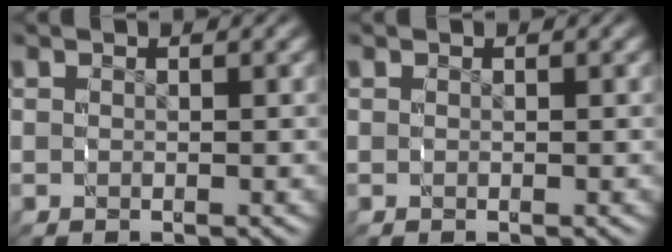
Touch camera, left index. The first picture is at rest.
{"total": 0.0}